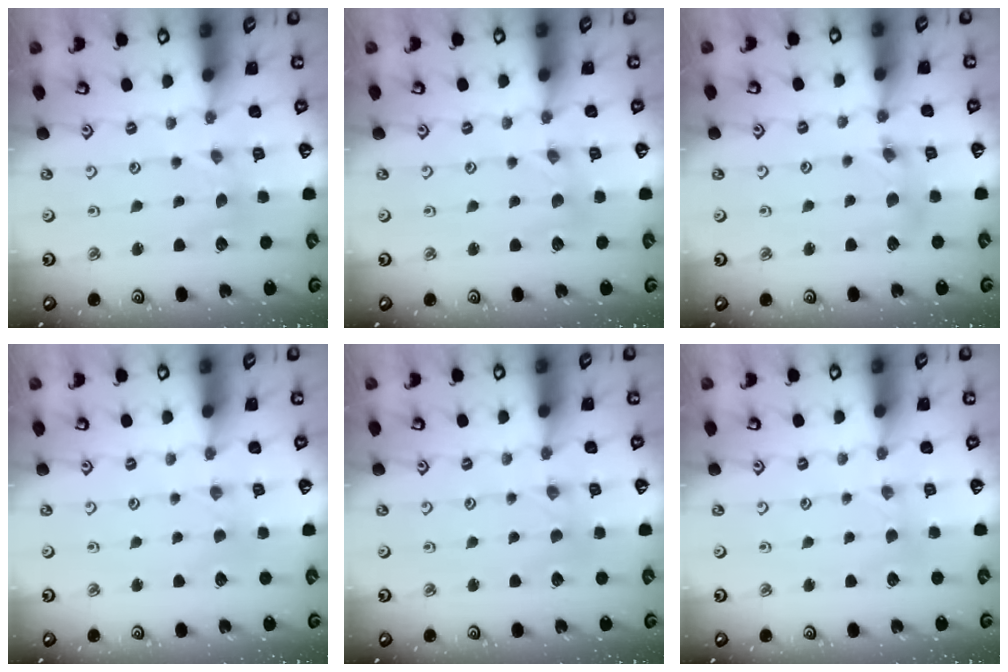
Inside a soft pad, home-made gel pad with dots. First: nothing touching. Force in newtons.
{"total": 0.7, "press": 0.7, "slide": 0.2}
{"total": 5.3, "press": 5.3, "slide": 0.6}
{"total": 0.0}
{"total": 0.0}
{"total": 1.6, "press": 1.5, "slide": 0.3}